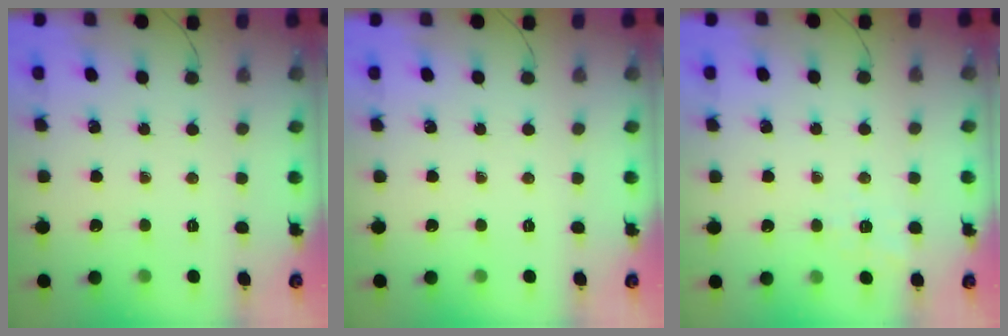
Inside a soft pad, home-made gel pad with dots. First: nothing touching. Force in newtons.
{"total": 0.0}
{"total": 2.0, "press": 1.1, "slide": 1.6}